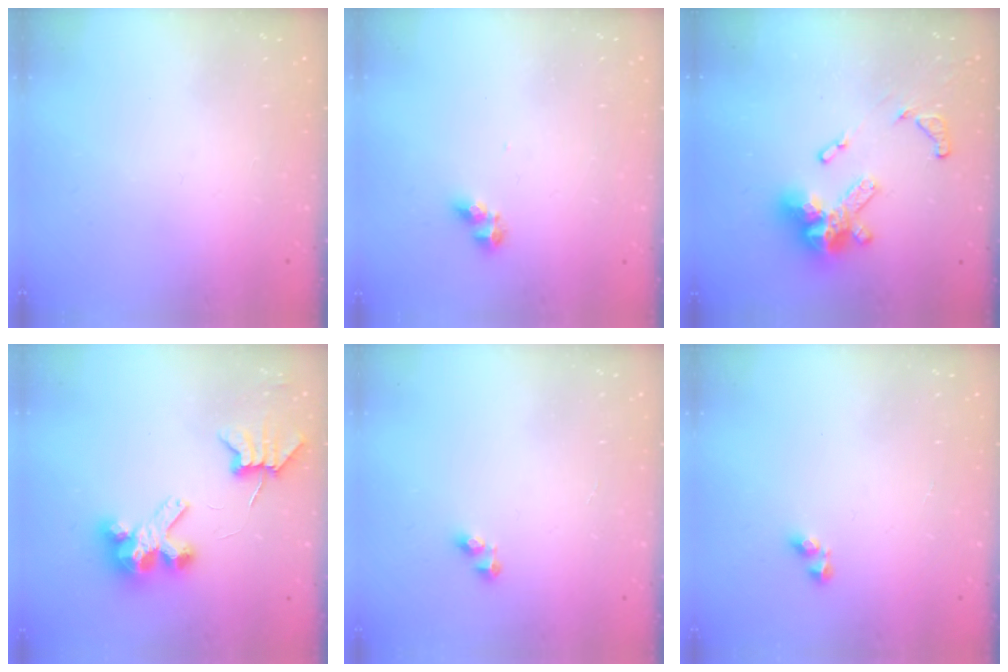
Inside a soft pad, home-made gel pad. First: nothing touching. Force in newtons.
{"total": 4.6, "press": 4.6, "slide": 0.1}
{"total": 15.5, "press": 15.4, "slide": 1.6}
{"total": 8.0, "press": 8.0, "slide": 0.7}
{"total": 3.1, "press": 3.0, "slide": 0.4}
{"total": 3.2, "press": 3.2, "slide": 0.4}